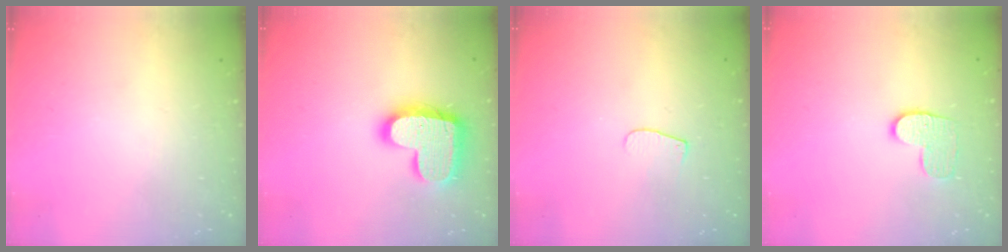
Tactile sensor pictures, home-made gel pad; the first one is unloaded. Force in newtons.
{"total": 19.3, "press": 19.3, "slide": 1.3}
{"total": 4.8, "press": 4.8, "slide": 0.4}
{"total": 8.0, "press": 8.0, "slide": 0.4}